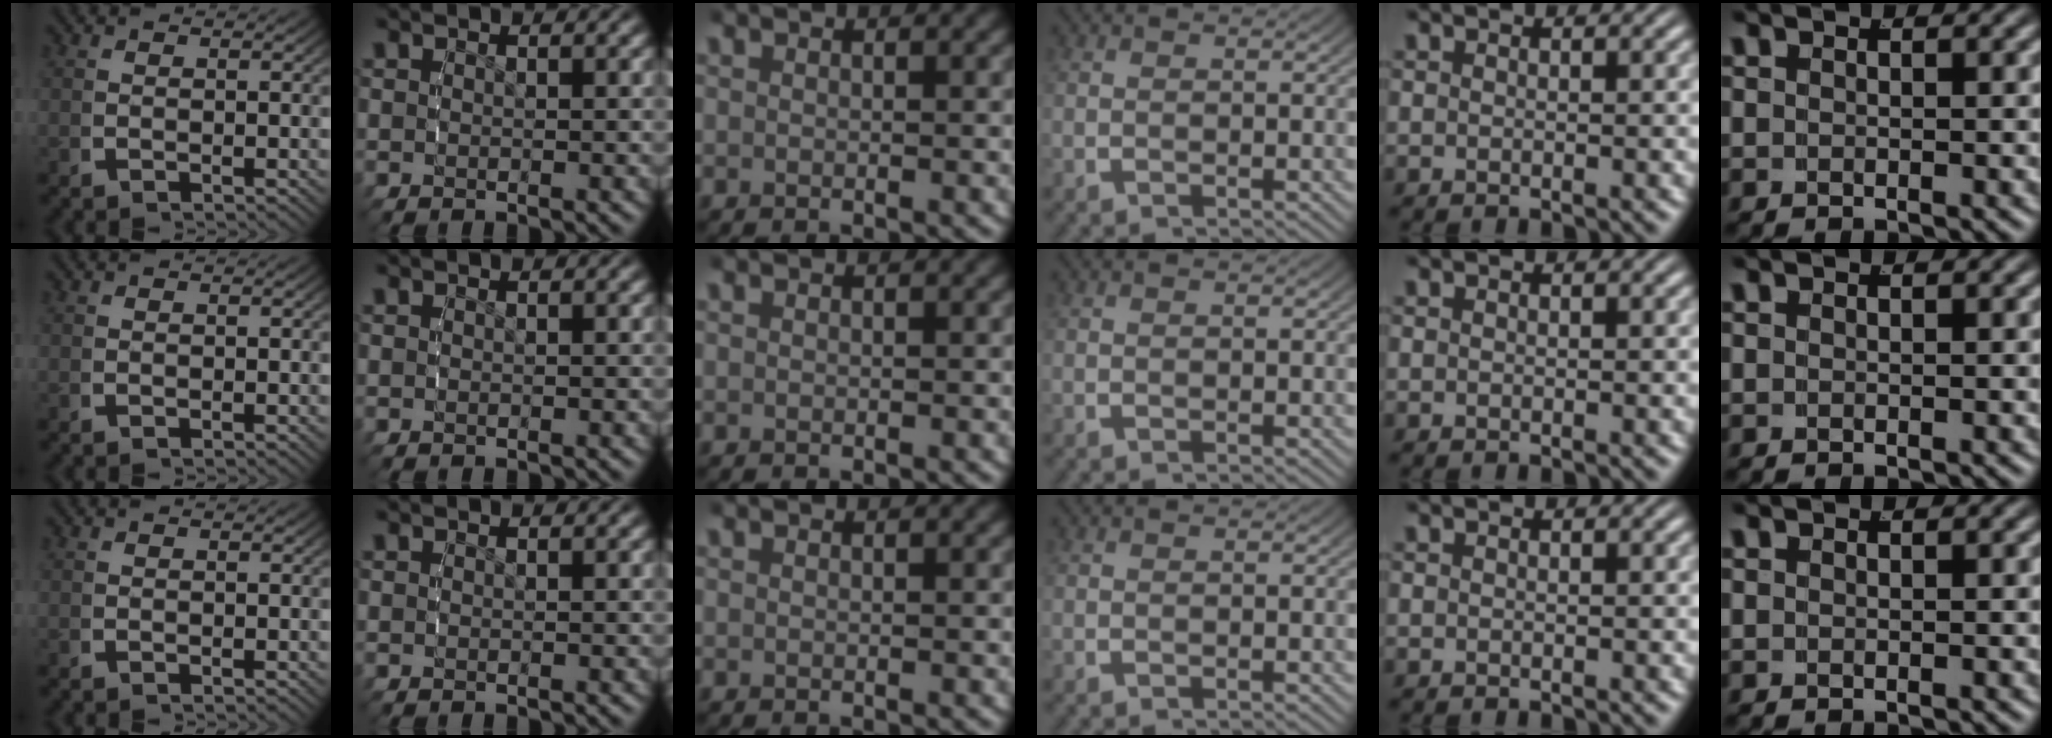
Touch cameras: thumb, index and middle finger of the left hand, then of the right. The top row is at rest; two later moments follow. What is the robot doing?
{"motion": "reach", "object": "napkin"}